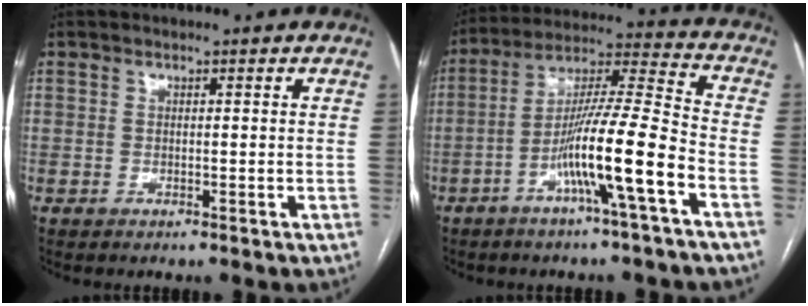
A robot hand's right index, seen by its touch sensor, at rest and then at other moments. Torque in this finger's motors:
{"motor_torque": [2.14, 0.00, 1.05, 0.21]}